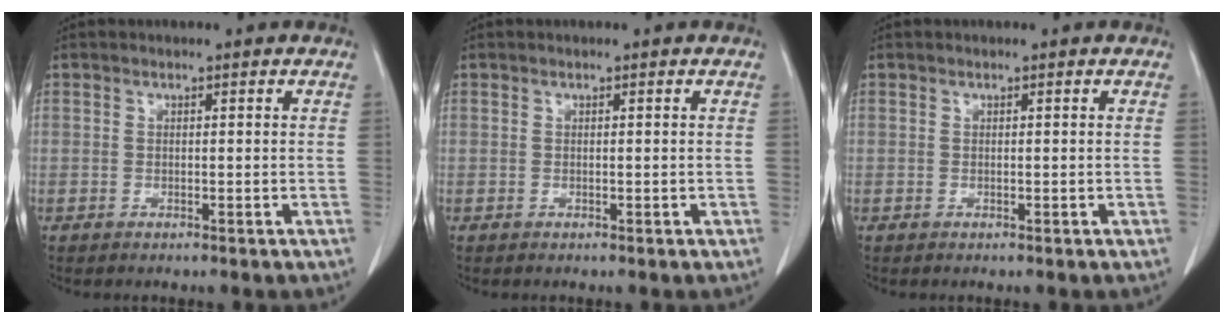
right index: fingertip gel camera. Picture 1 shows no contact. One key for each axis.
{"total": 0.0}
{"total": 0.0}